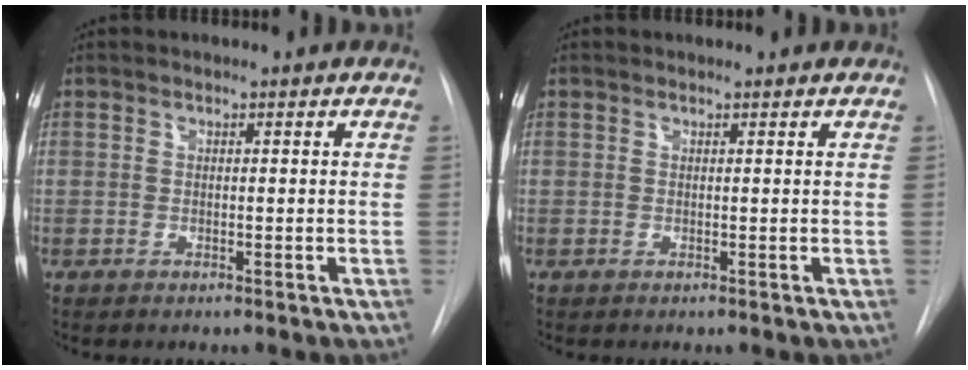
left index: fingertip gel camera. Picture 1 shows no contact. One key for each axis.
{"total": 1.3, "fx": 1.2, "fy": 0.3, "fz": 0.2, "tx": -0.013, "ty": 0.010, "tz": 0.011}